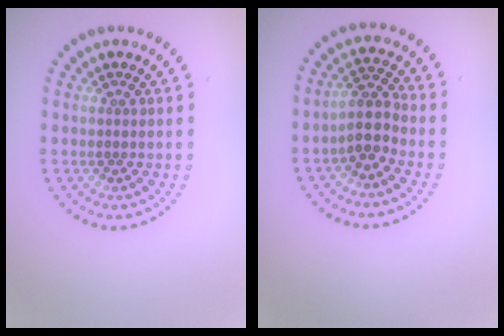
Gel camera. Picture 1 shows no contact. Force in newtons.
{"total": 2.7, "press": 2.3, "slide": 1.5}